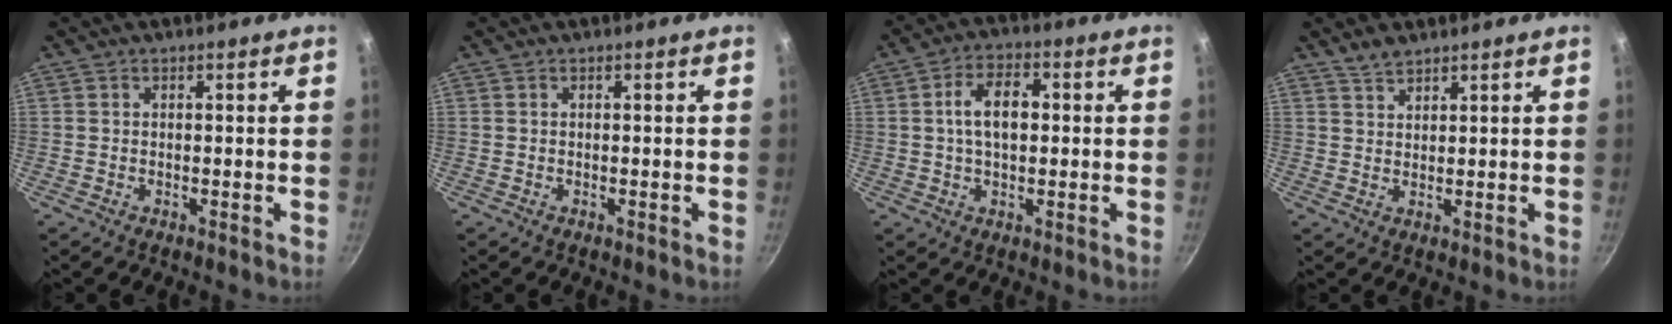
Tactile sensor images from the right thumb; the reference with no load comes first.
{"total": 0.0}
{"total": 8.2, "force": [0.8, 4.8, 6.6], "torque": [-0.099, 0.020, 0.007]}
{"total": 2.7, "force": [2.4, 1.1, 0.8], "torque": [-0.012, -0.010, 0.047]}